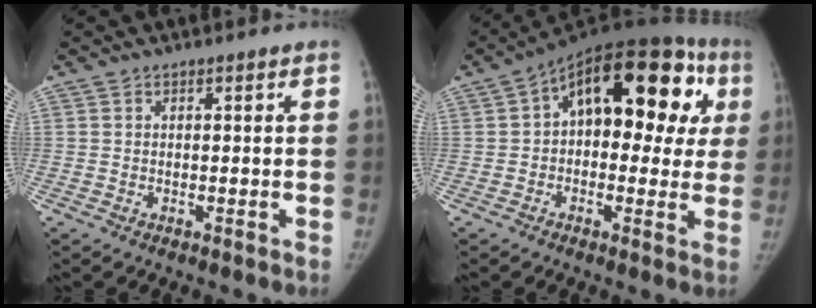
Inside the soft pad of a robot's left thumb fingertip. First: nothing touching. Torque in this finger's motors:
{"motor_torque": [-0.30, 1.40, 1.21, -1.39, 0.15]}